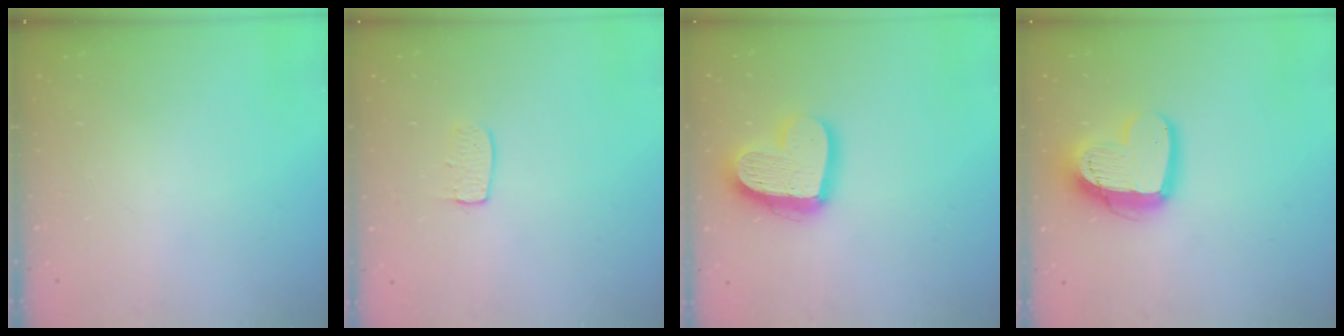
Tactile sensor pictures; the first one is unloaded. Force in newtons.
{"total": 6.7, "press": 6.6, "slide": 0.4}
{"total": 17.2, "press": 17.2, "slide": 1.4}
{"total": 15.5, "press": 15.4, "slide": 1.4}